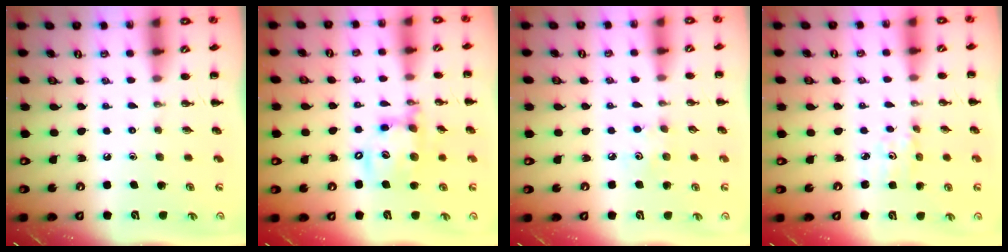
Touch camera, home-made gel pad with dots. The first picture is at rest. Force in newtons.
{"total": 13.4, "press": 13.1, "slide": 2.7}
{"total": 4.1, "press": 3.9, "slide": 1.1}
{"total": 1.9, "press": 1.9, "slide": 0.4}